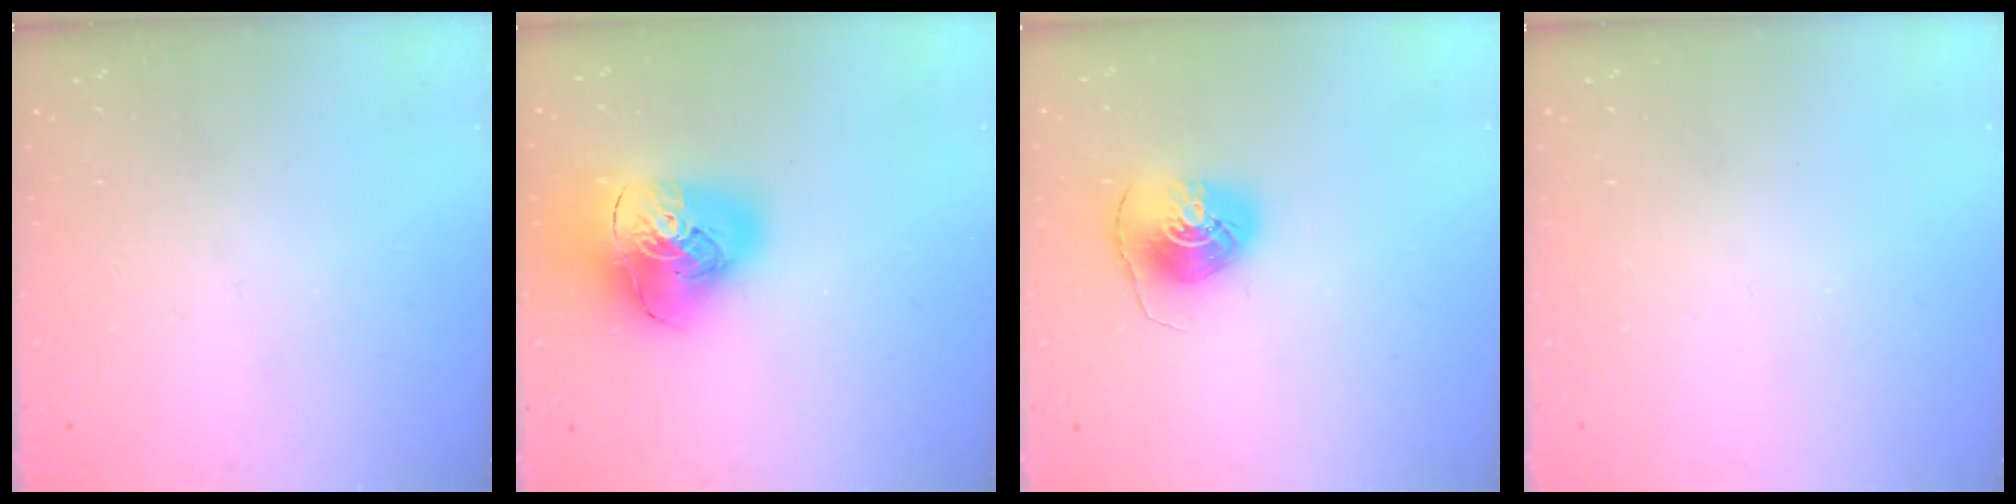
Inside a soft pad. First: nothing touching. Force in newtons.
{"total": 20.4, "press": 20.2, "slide": 2.5}
{"total": 7.6, "press": 7.6, "slide": 0.3}
{"total": 0.0}